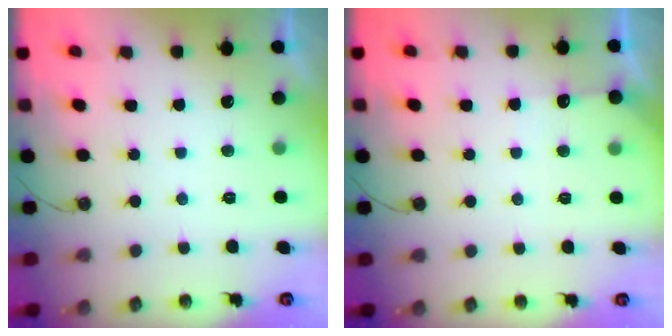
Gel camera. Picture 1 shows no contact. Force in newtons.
{"total": 2.9, "press": 2.8, "slide": 0.4}